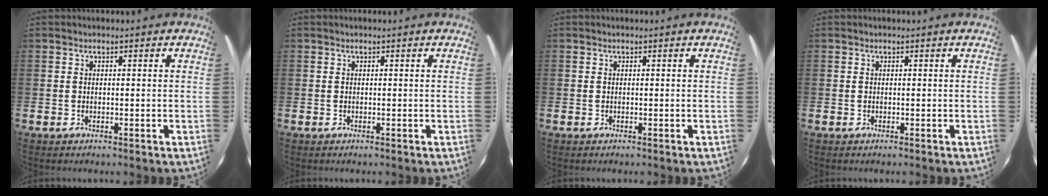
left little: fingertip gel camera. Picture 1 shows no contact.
{"total": 0.0}
{"total": 0.0}
{"total": 0.0}